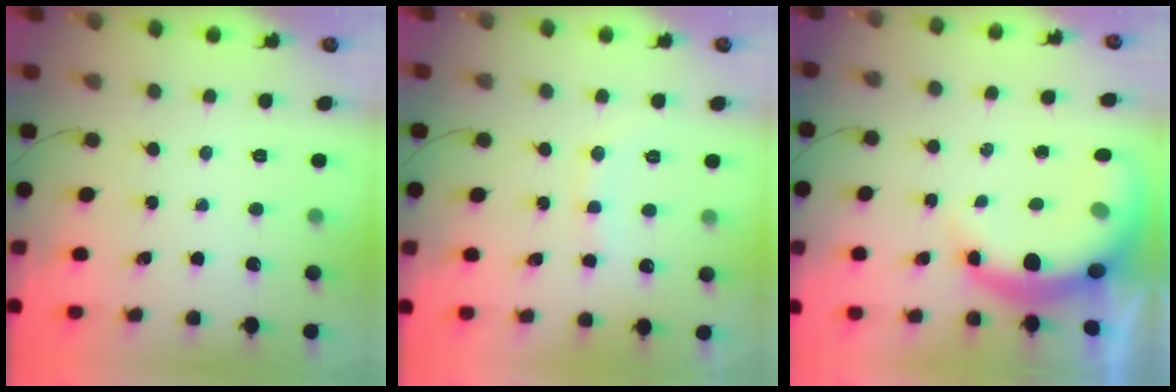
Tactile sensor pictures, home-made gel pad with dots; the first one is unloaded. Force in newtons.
{"total": 9.4, "press": 9.3, "slide": 1.3}
{"total": 11.0, "press": 10.7, "slide": 2.6}